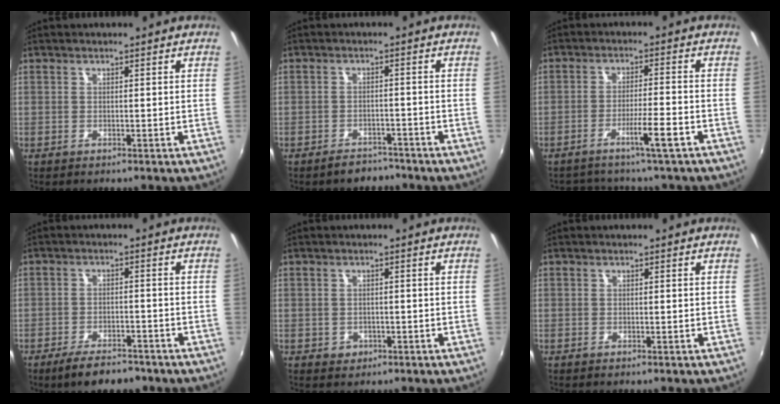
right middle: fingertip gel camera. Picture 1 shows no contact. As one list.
[{"total": 4.0, "force": [-3.5, 1.7, 0.8], "torque": [-0.023, 0.008, -0.048]}, {"total": 4.5, "force": [-3.4, 0.2, 2.9], "torque": [-0.056, 0.002, -0.054]}, {"total": 7.8, "force": [-6.0, 2.7, 4.2], "torque": [-0.095, -0.008, -0.097]}, {"total": 2.1, "force": [-0.8, 1.9, 0.7], "torque": [-0.014, 0.000, -0.008]}, {"total": 0.0}]